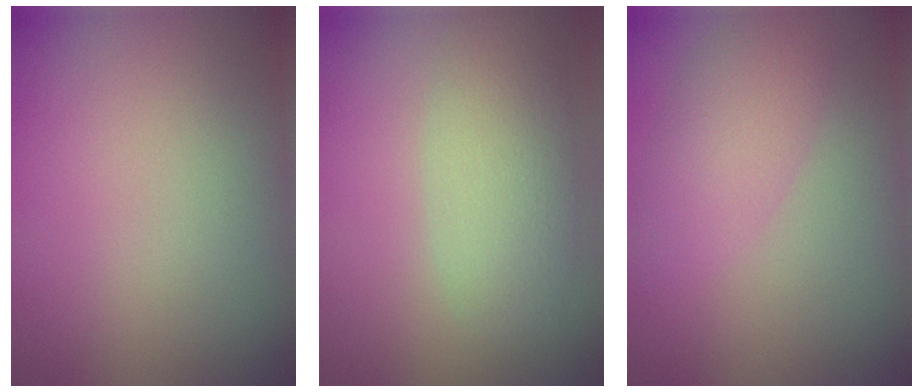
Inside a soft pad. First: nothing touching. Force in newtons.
{"total": 4.3, "press": 4.3, "slide": 0.3}
{"total": 3.4, "press": 3.4, "slide": 0.0}